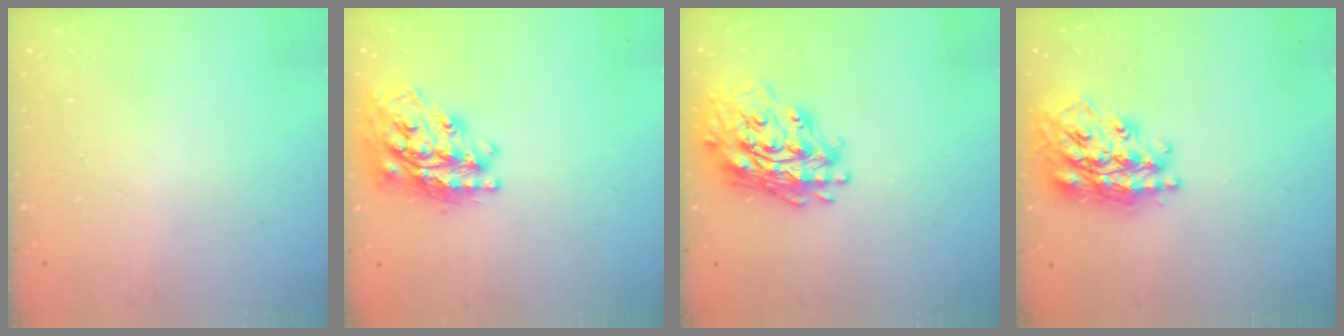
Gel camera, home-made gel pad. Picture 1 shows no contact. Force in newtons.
{"total": 22.9, "press": 22.9, "slide": 1.8}
{"total": 19.4, "press": 19.2, "slide": 3.0}
{"total": 23.2, "press": 23.2, "slide": 1.8}